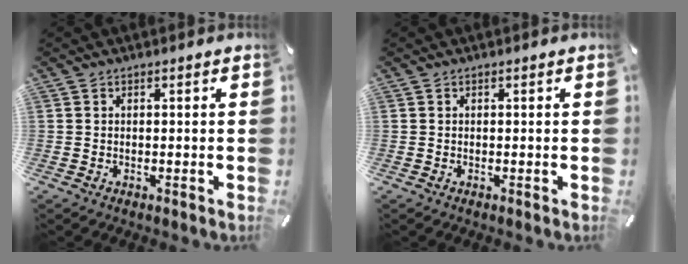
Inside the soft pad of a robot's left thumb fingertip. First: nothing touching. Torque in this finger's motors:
{"motor_torque": [0.01, 0.01, -0.01, -0.01, 0.00]}